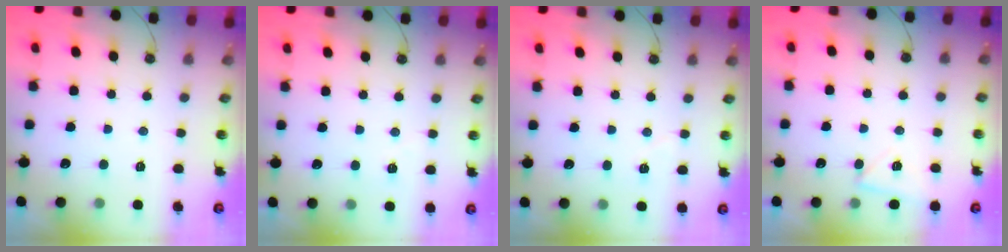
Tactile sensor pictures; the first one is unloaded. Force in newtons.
{"total": 4.1, "press": 3.7, "slide": 1.8}
{"total": 4.5, "press": 3.8, "slide": 2.3}
{"total": 4.5, "press": 3.8, "slide": 2.4}